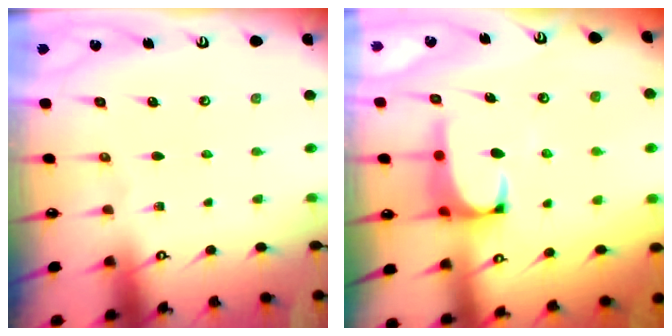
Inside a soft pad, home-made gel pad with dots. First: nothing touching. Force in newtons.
{"total": 1.6, "press": 1.4, "slide": 0.7}